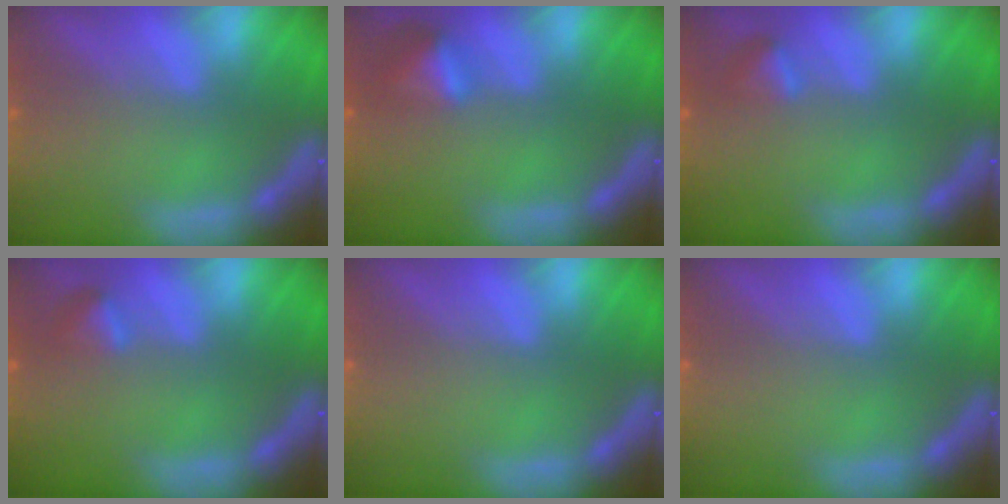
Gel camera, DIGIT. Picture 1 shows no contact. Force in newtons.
{"total": 2.4}
{"total": 1.4}
{"total": 1.4}
{"total": 0.0}
{"total": 0.0}